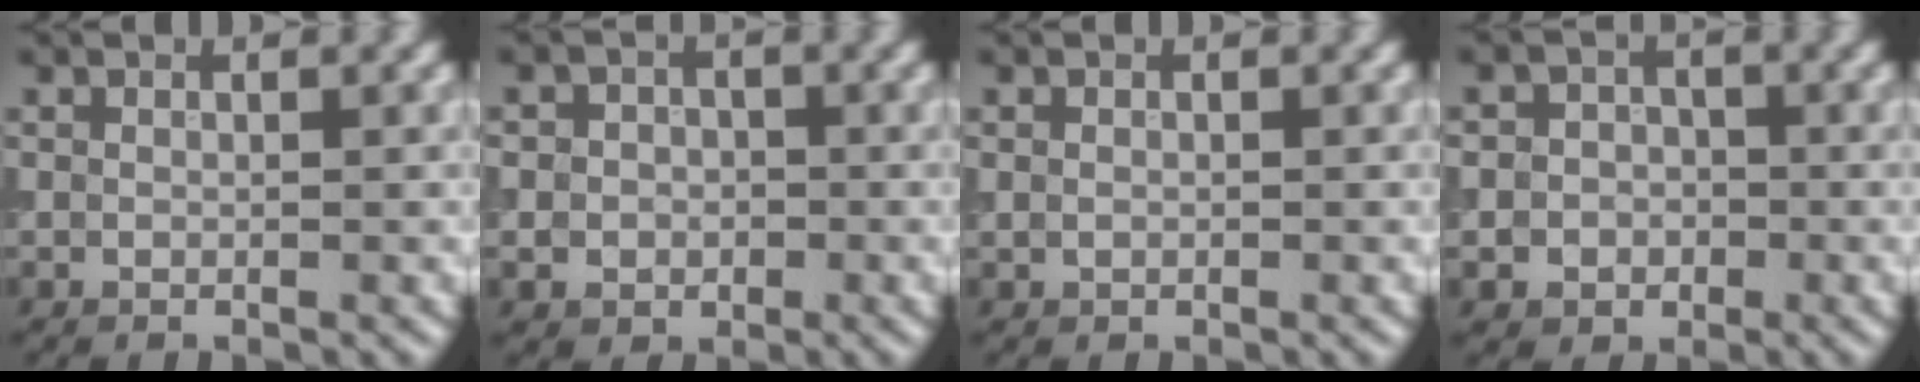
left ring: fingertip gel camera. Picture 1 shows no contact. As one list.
[{"total": 2.9, "force": [-0.3, 2.7, 0.8], "torque": [0.008, 0.000, -0.024]}, {"total": 0.5, "force": [0.0, 0.5, 0.2], "torque": [-0.003, -0.003, -0.001]}, {"total": 3.3, "force": [-0.7, 3.2, 0.7], "torque": [0.017, 0.006, -0.033]}]